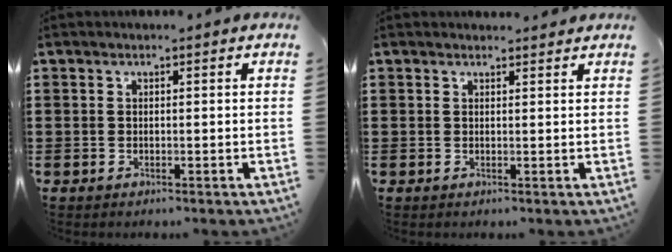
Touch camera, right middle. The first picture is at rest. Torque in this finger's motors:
{"motor_torque": [-0.07, 0.00, -0.02, -0.02]}